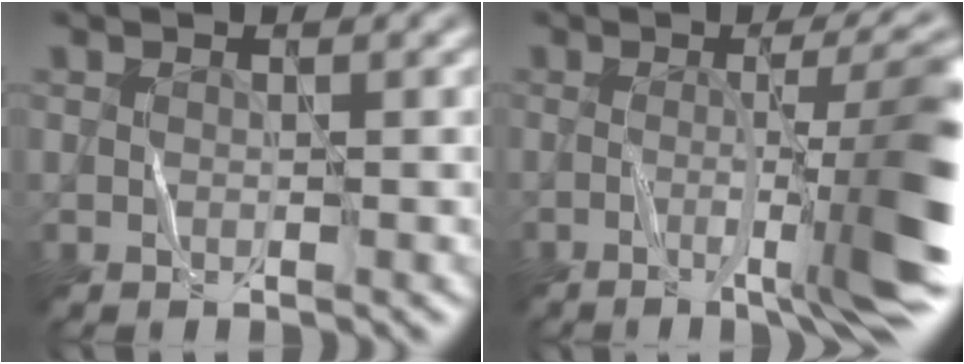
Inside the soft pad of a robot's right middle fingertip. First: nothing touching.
{"total": 11.7, "force": [-1.6, 2.4, 11.4], "torque": [-0.137, 0.011, -0.023]}